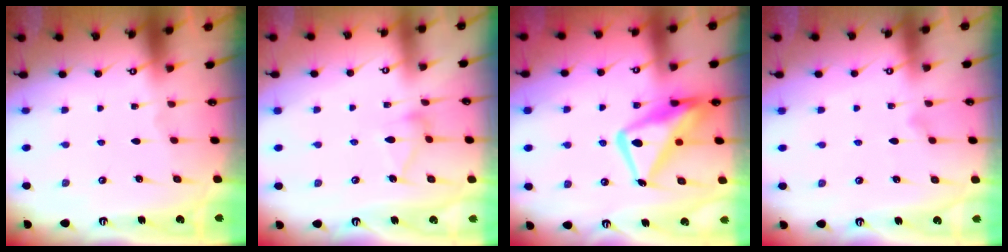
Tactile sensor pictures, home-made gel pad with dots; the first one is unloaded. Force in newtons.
{"total": 9.7, "press": 9.7, "slide": 0.4}
{"total": 16.8, "press": 16.8, "slide": 1.7}
{"total": 6.2, "press": 6.2, "slide": 0.3}